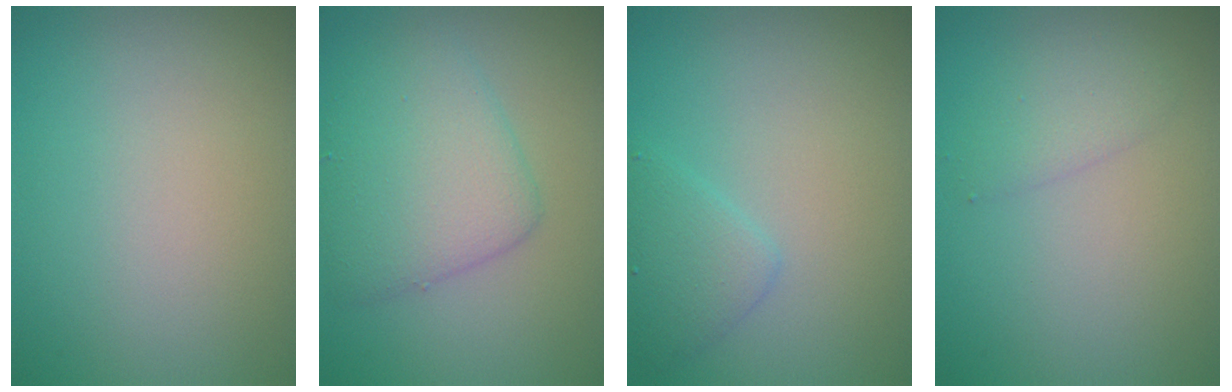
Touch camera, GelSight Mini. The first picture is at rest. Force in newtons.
{"total": 5.2, "press": 5.2, "slide": 0.1}
{"total": 2.1, "press": 2.1, "slide": 0.0}
{"total": 1.5, "press": 1.5, "slide": 0.1}